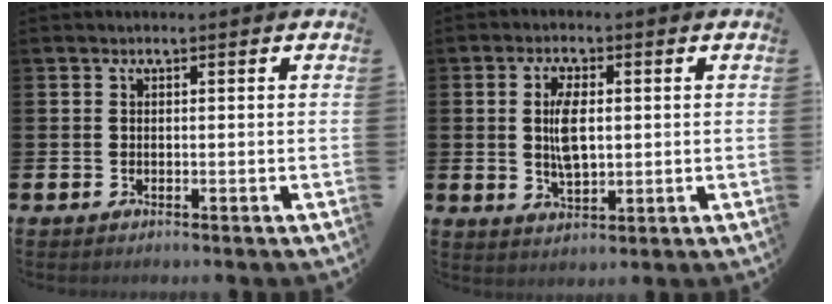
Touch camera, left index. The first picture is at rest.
{"total": 5.1, "force": [0.8, 2.6, 4.4], "torque": [-0.077, 0.006, 0.009]}